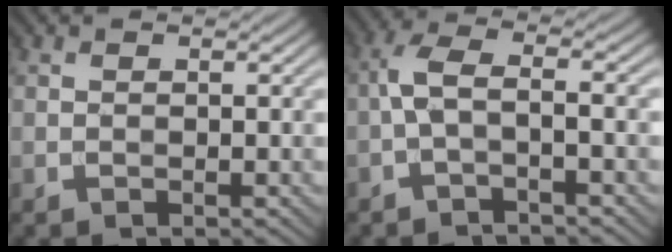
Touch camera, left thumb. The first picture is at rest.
{"total": 4.0, "force": [-1.3, 1.2, 3.6], "torque": [-0.080, 0.012, -0.035]}